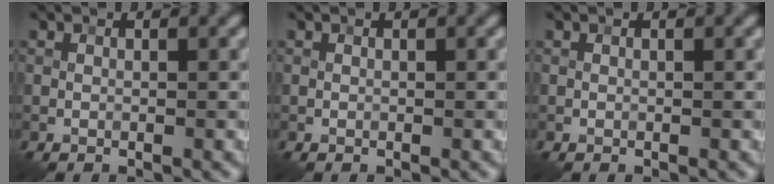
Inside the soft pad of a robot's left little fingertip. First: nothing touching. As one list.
[{"total": 0.0}, {"total": 0.0}]